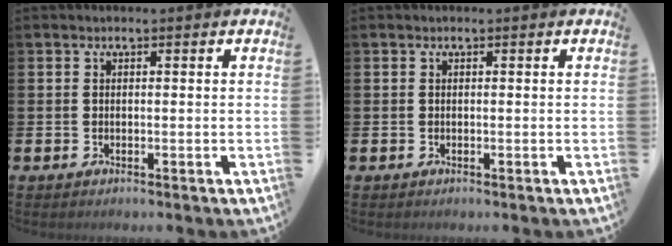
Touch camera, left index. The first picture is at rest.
{"total": 0.0}